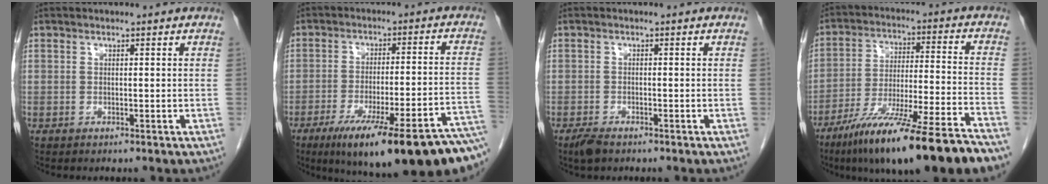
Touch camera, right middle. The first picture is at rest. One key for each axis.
{"total": 24.2, "fx": -17.7, "fy": 1.5, "fz": 16.3, "tx": -0.163, "ty": -0.014, "tz": -0.250}
{"total": 2.4, "fx": -1.8, "fy": 0.8, "fz": 1.3, "tx": -0.028, "ty": -0.003, "tz": -0.031}
{"total": 21.1, "fx": -15.5, "fy": 0.3, "fz": 14.3, "tx": -0.202, "ty": -0.039, "tz": -0.256}